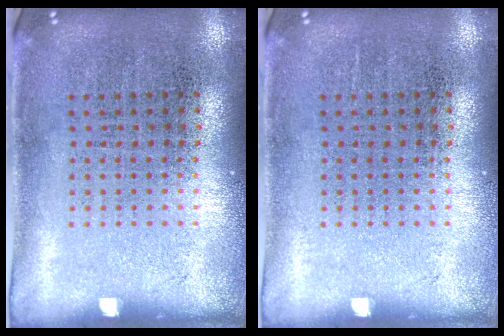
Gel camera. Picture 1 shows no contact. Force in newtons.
{"total": 0.0}